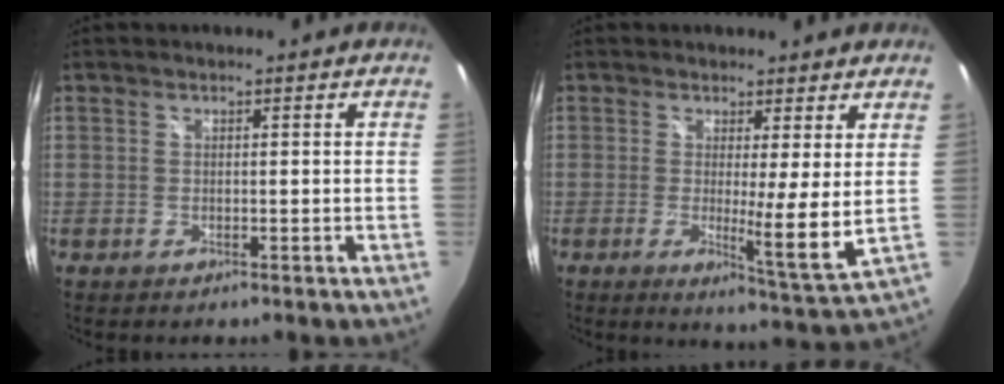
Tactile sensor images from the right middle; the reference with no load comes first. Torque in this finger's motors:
{"motor_torque": [0.97, -0.58, 0.19, 0.08]}